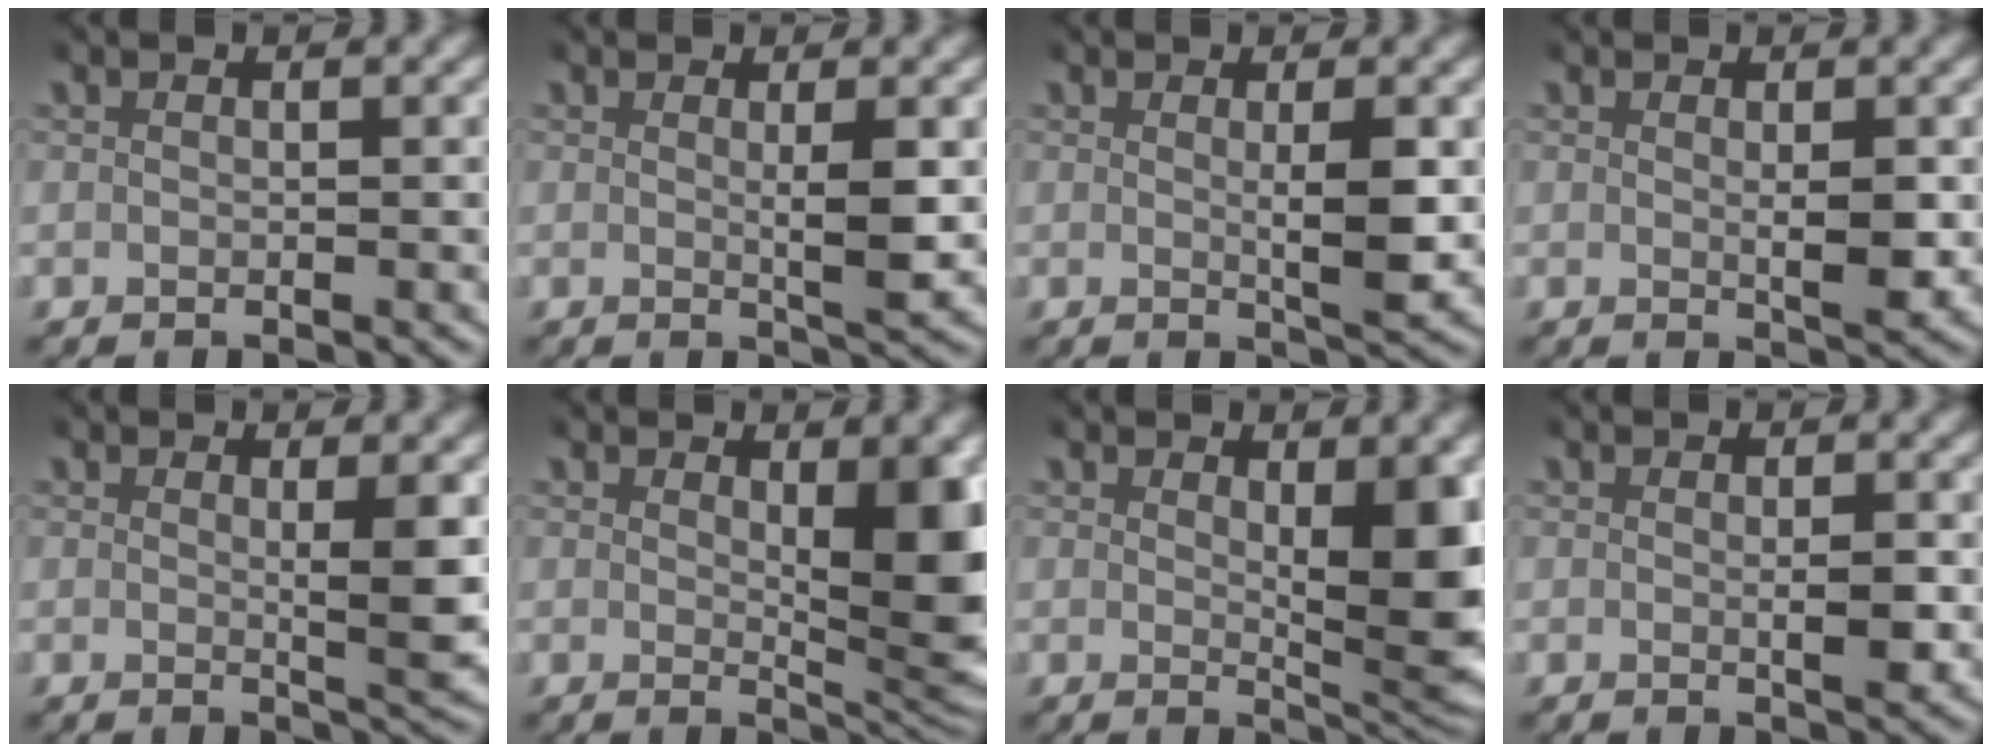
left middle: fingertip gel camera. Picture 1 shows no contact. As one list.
[{"total": 2.4, "force": [0.5, 0.1, 2.4], "torque": [-0.037, -0.010, 0.009]}, {"total": 2.9, "force": [0.4, 0.4, 2.9], "torque": [-0.043, -0.009, 0.007]}, {"total": 2.2, "force": [0.2, 0.6, 2.1], "torque": [-0.030, -0.010, 0.005]}, {"total": 2.9, "force": [0.7, 0.1, 2.8], "torque": [-0.041, -0.010, 0.013]}, {"total": 6.4, "force": [1.1, 2.0, 6.0], "torque": [-0.074, -0.018, 0.024]}, {"total": 6.1, "force": [1.1, 1.8, 5.7], "torque": [-0.076, -0.017, 0.025]}, {"total": 1.6, "force": [0.0, 0.4, 1.5], "torque": [-0.021, -0.006, 0.000]}]